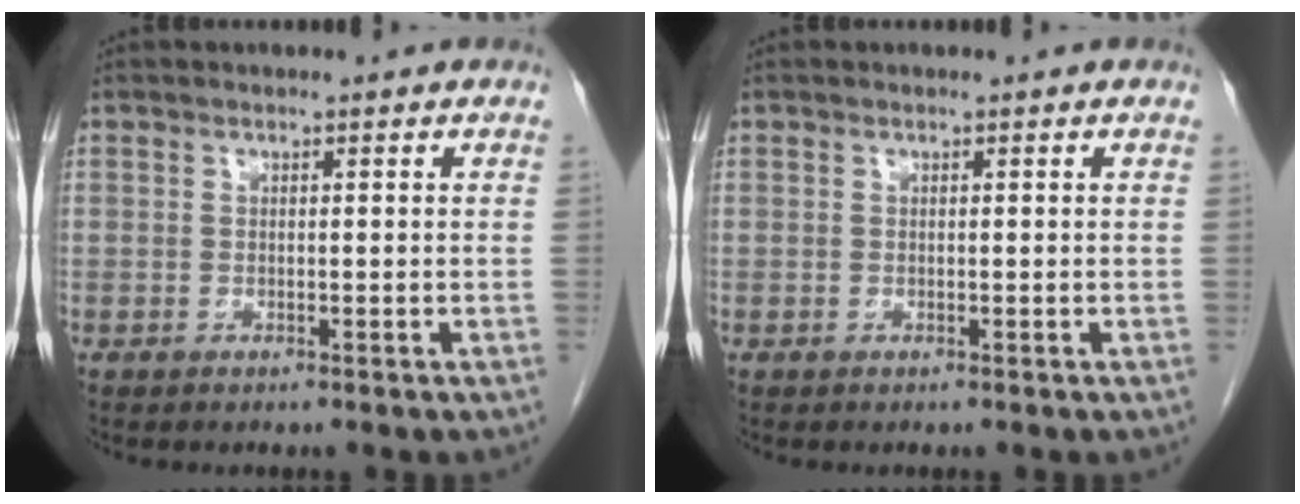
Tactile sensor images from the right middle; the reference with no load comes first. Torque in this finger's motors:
{"motor_torque": [0.00, 0.00, 0.00, 0.00]}